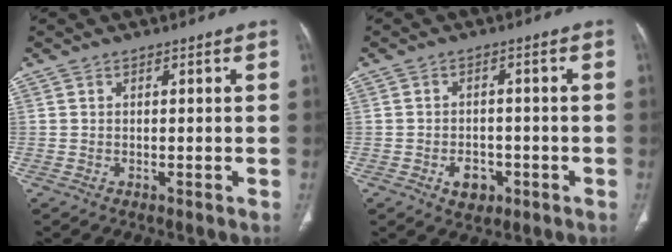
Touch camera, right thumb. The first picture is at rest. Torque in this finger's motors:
{"motor_torque": [1.33, 0.65, 0.42, -0.36, 0.00]}